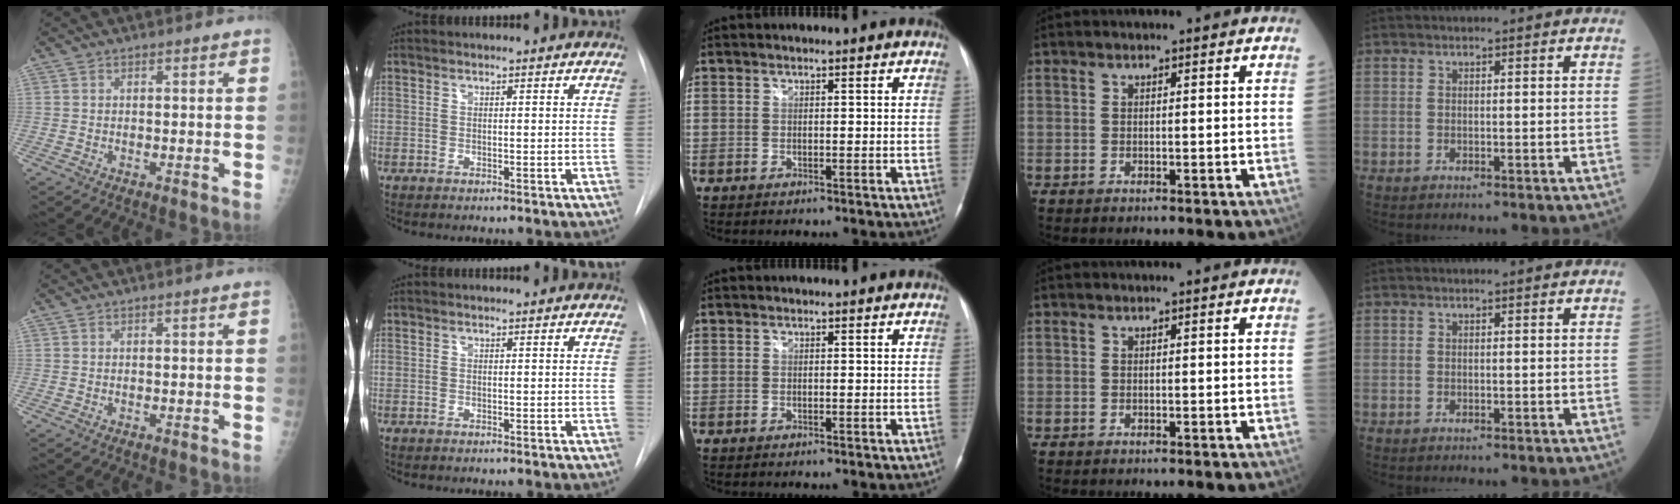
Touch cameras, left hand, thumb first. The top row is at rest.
{}